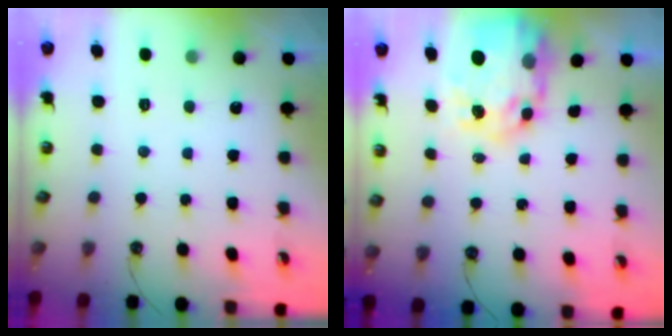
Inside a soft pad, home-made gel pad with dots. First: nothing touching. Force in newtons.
{"total": 12.5, "press": 12.4, "slide": 0.9}